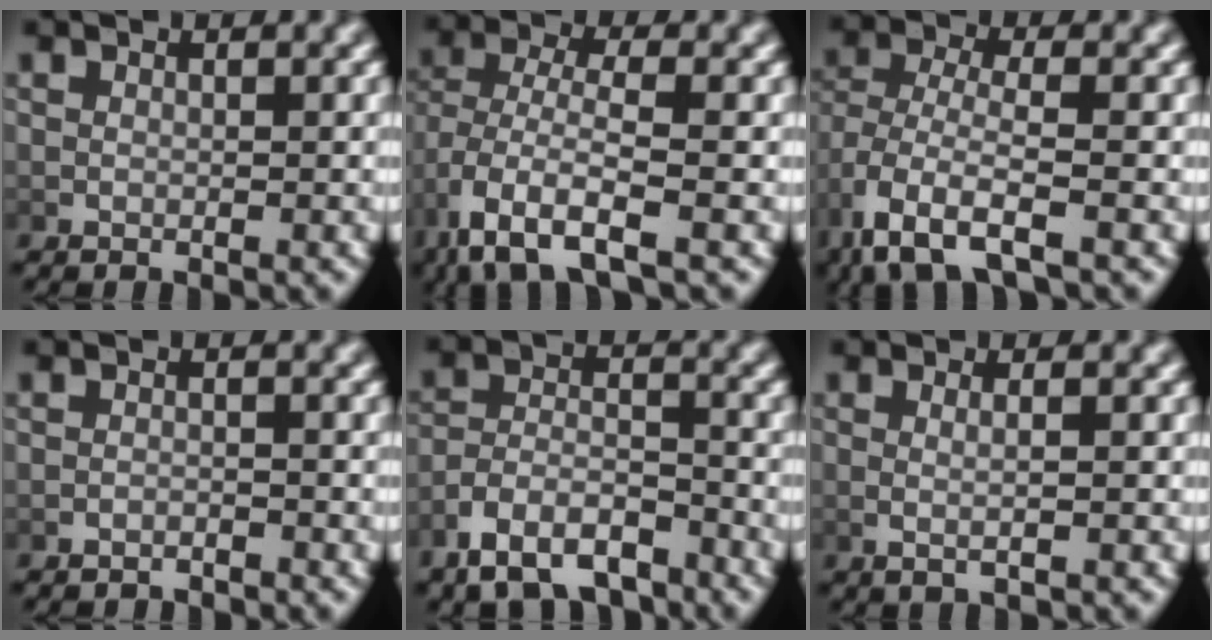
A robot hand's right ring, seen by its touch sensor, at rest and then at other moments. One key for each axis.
{"total": 4.8, "fx": -2.0, "fy": 2.2, "fz": 3.8, "tx": -0.101, "ty": -0.035, "tz": -0.012}
{"total": 4.1, "fx": -1.5, "fy": 2.0, "fz": 3.2, "tx": -0.094, "ty": -0.033, "tz": -0.008}
{"total": 1.7, "fx": -1.7, "fy": 0.1, "fz": 0.0, "tx": -0.005, "ty": -0.005, "tz": -0.026}
{"total": 7.5, "fx": -6.1, "fy": 3.5, "fz": 2.5, "tx": -0.048, "ty": -0.023, "tz": -0.101}
{"total": 1.5, "fx": -0.1, "fy": 0.0, "fz": 1.5, "tx": -0.032, "ty": -0.003, "tz": 0.001}